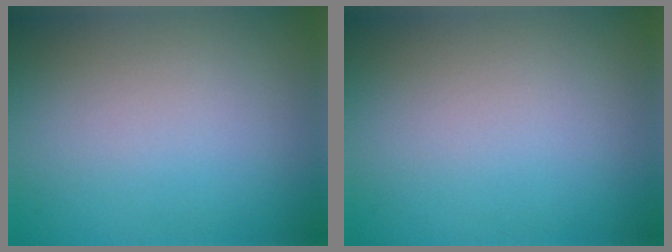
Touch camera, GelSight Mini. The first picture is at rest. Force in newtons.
{"total": 0.0}